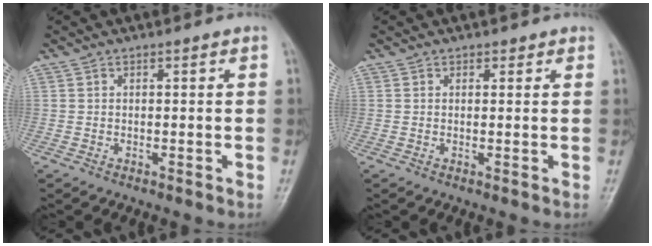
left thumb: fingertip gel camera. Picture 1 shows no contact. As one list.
[{"total": 1.0, "force": [0.7, 0.7, 0.2], "torque": [0.009, -0.003, 0.004]}]